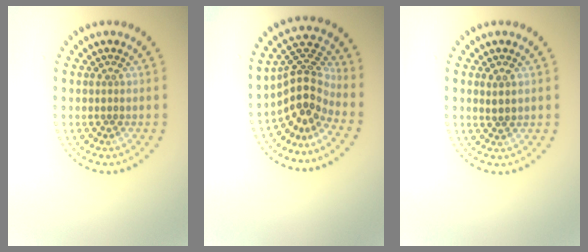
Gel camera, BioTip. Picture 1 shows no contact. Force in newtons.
{"total": 3.9, "press": 2.8, "slide": 2.8}
{"total": 0.7, "press": 0.7, "slide": 0.2}